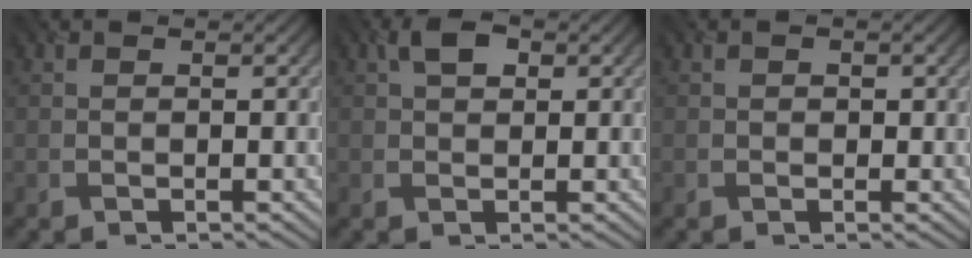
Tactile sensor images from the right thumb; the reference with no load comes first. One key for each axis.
{"total": 2.2, "fx": 1.1, "fy": 1.3, "fz": 1.4, "tx": -0.025, "ty": 0.004, "tz": 0.015}
{"total": 0.5, "fx": -0.2, "fy": 0.5, "fz": 0.1, "tx": 0.000, "ty": -0.006, "tz": -0.002}